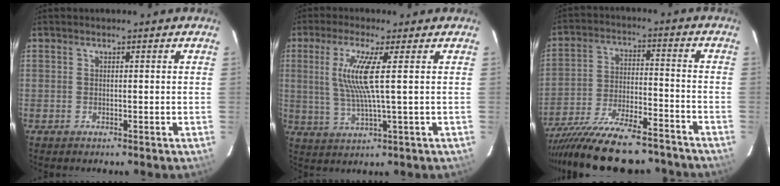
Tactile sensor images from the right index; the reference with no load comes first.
{"total": 8.1, "force": [1.8, -0.3, 7.9], "torque": [-0.158, -0.009, 0.040]}
{"total": 24.2, "force": [-20.7, 6.6, 10.8], "torque": [-0.207, -0.028, -0.305]}